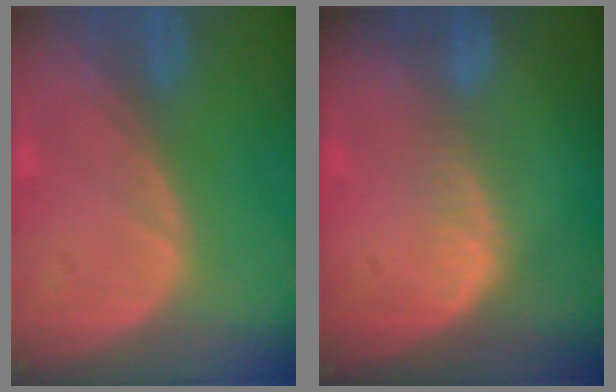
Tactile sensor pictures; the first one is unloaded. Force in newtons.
{"total": 2.5, "press": 2.0, "slide": 1.6}